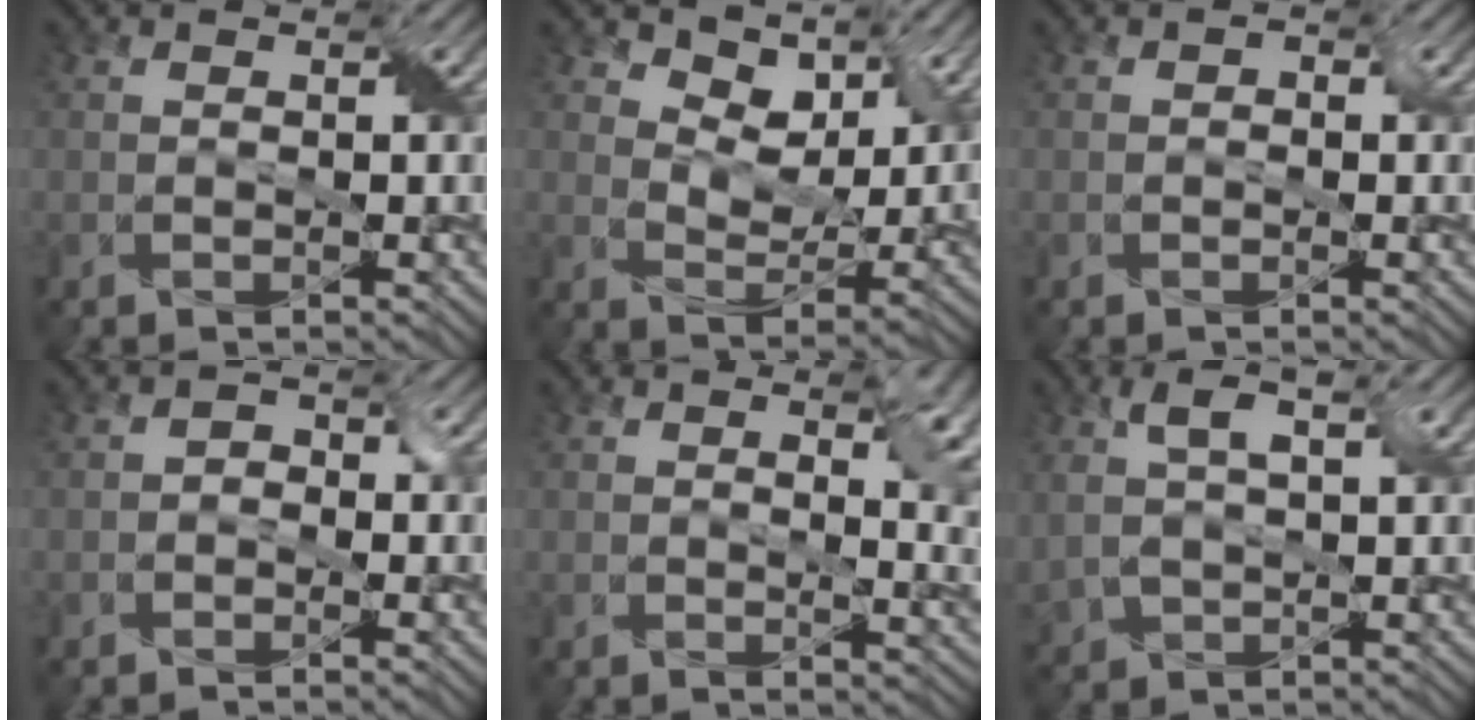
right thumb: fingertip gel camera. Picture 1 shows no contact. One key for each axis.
{"total": 7.9, "fx": 4.9, "fy": 4.6, "fz": 4.1, "tx": -0.077, "ty": -0.008, "tz": 0.078}
{"total": 0.9, "fx": -0.2, "fy": 0.8, "fz": 0.5, "tx": -0.006, "ty": -0.002, "tz": -0.007}
{"total": 1.5, "fx": -0.6, "fy": 1.2, "fz": 0.7, "tx": -0.015, "ty": 0.002, "tz": -0.017}
{"total": 7.2, "fx": 2.5, "fy": 3.1, "fz": 5.9, "tx": -0.087, "ty": -0.010, "tz": 0.049}
{"total": 5.7, "fx": 1.8, "fy": 2.7, "fz": 4.7, "tx": -0.110, "ty": 0.007, "tz": 0.035}